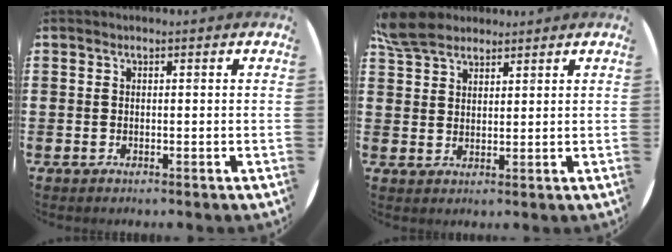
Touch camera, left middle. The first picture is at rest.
{"total": 5.5, "force": [4.8, 2.1, 1.7], "torque": [-0.040, -0.006, 0.092]}